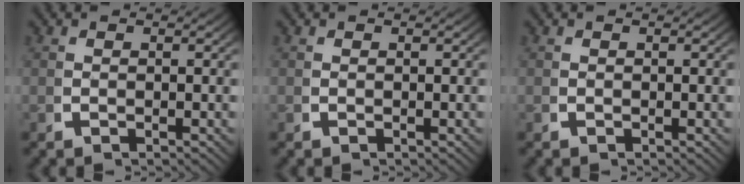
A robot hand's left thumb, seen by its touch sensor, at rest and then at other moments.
{"total": 0.0}
{"total": 0.0}